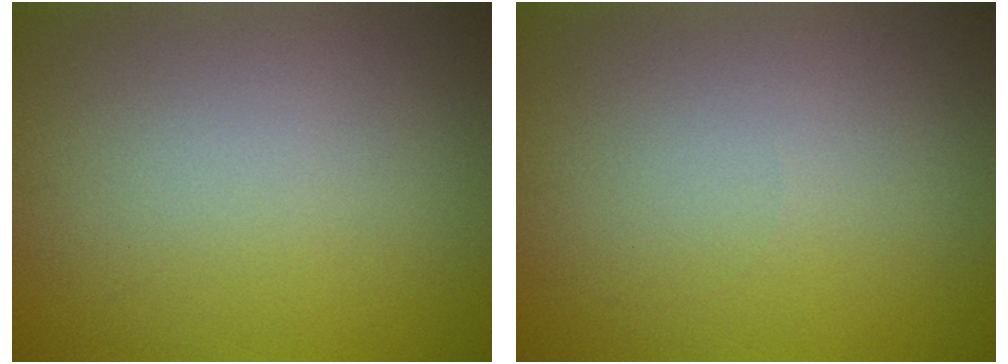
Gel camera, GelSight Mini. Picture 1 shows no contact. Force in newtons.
{"total": 0.0}